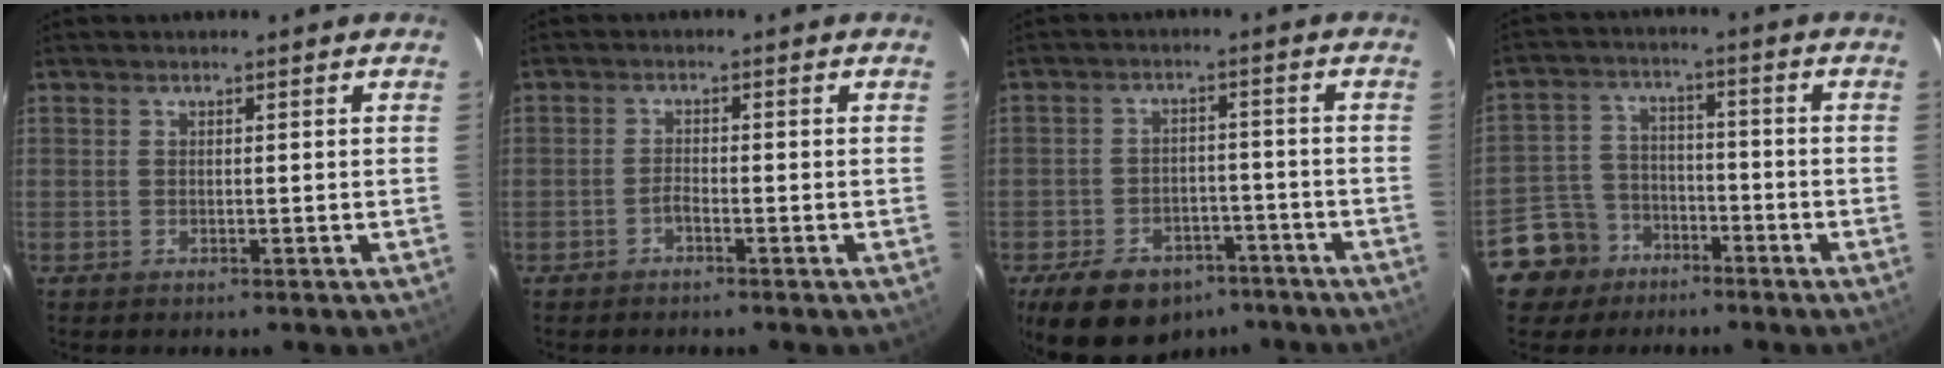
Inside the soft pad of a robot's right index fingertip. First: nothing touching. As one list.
[{"total": 1.3, "force": [-1.1, 0.2, 0.7], "torque": [-0.017, 0.004, -0.024]}, {"total": 15.1, "force": [-10.1, 9.1, 6.6], "torque": [-0.154, 0.012, -0.134]}, {"total": 9.0, "force": [-5.6, 7.0, 1.1], "torque": [-0.047, 0.028, -0.090]}]